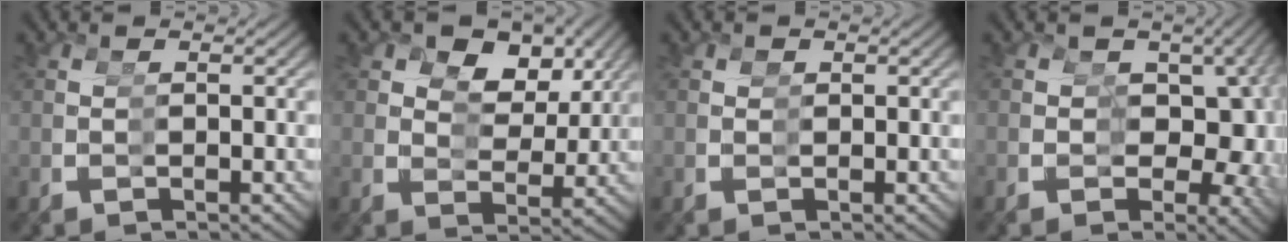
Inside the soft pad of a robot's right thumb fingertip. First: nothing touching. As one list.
[{"total": 5.5, "force": [3.0, 3.6, 2.9], "torque": [-0.032, -0.009, 0.048]}, {"total": 0.6, "force": [0.3, 0.5, -0.1], "torque": [0.004, -0.006, 0.007]}, {"total": 9.6, "force": [-0.1, 7.7, 5.8], "torque": [-0.072, -0.038, 0.017]}]